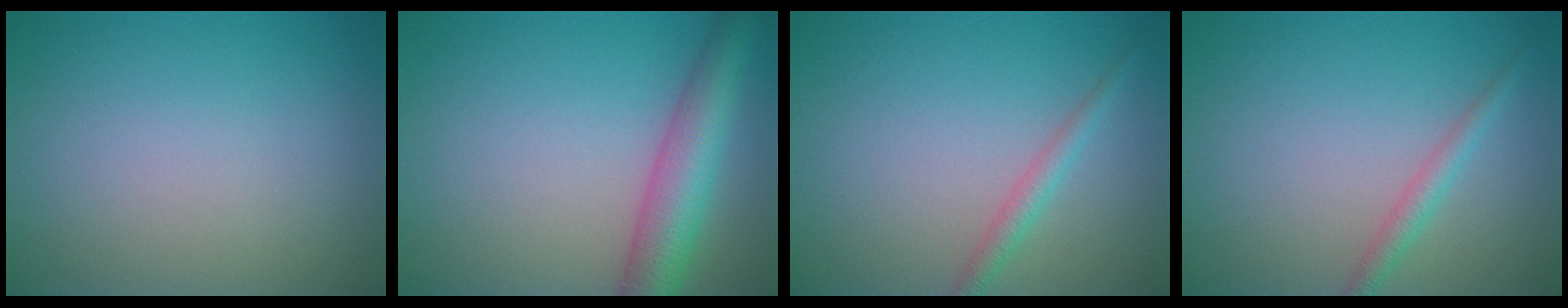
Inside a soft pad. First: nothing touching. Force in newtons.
{"total": 6.1, "press": 6.1, "slide": 0.2}
{"total": 1.7, "press": 1.7, "slide": 0.1}
{"total": 1.7, "press": 1.7, "slide": 0.1}